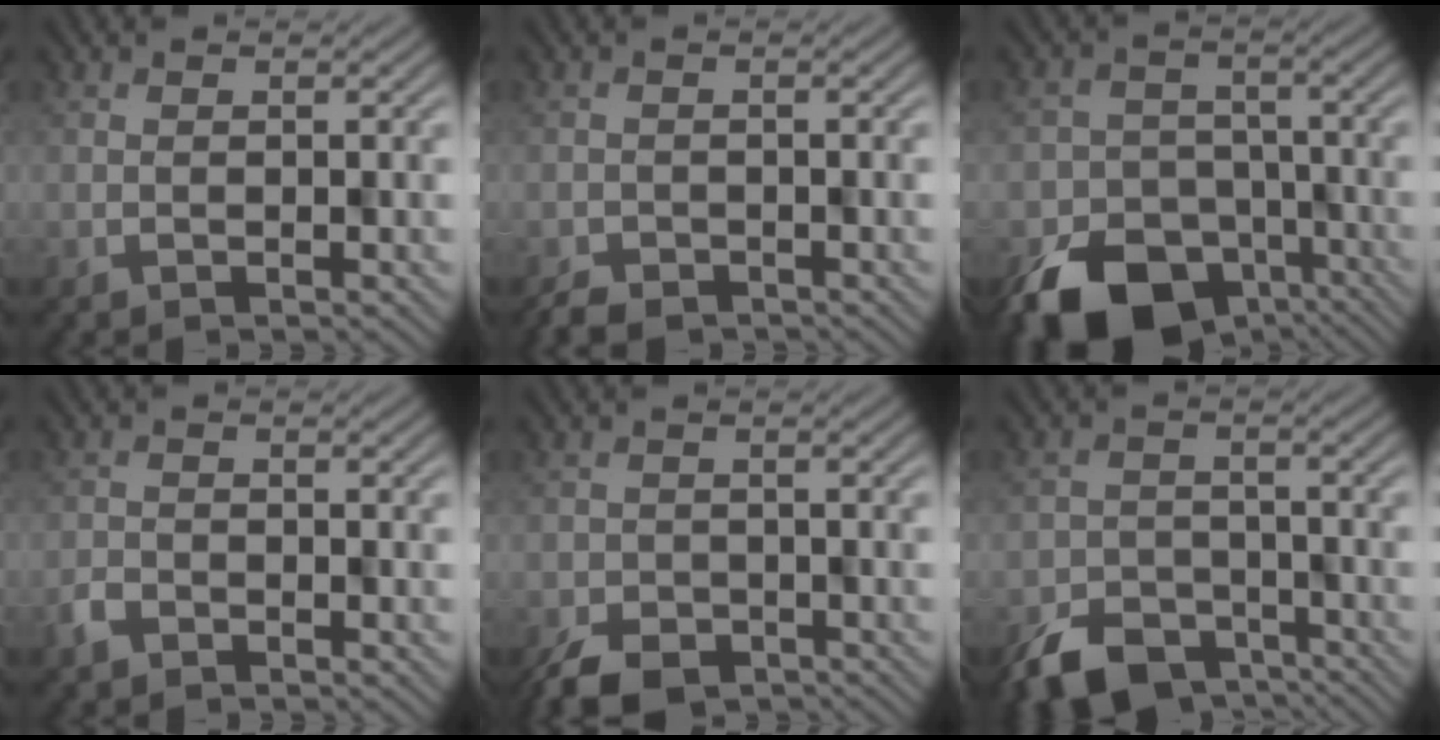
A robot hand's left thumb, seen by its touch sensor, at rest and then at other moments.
{"total": 2.5, "force": [-2.3, 0.9, 0.4], "torque": [-0.009, -0.013, -0.036]}
{"total": 12.7, "force": [-8.3, 7.9, 5.5], "torque": [-0.106, -0.038, -0.123]}
{"total": 1.7, "force": [-1.5, 0.7, -0.1], "torque": [-0.001, -0.007, -0.031]}
{"total": 4.9, "force": [-3.7, 2.5, 1.9], "torque": [-0.035, -0.018, -0.063]}
{"total": 7.6, "force": [-5.9, 3.9, 2.8], "torque": [-0.049, -0.021, -0.095]}